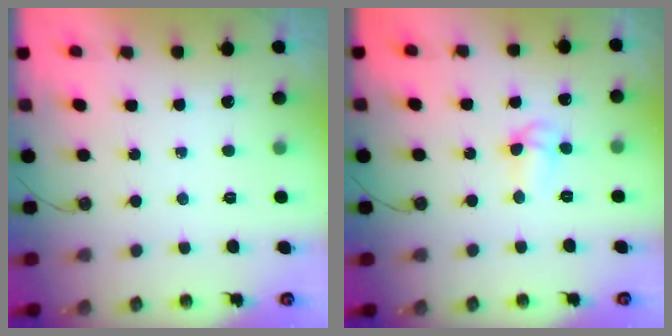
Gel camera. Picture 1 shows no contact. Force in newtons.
{"total": 5.4, "press": 5.4, "slide": 0.6}